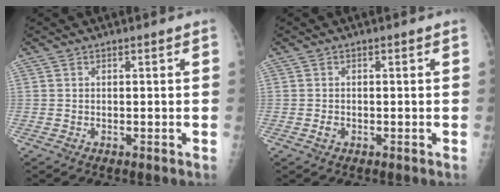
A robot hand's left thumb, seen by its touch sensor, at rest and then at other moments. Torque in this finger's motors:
{"motor_torque": [-0.04, -0.02, 0.03, 0.01, 0.00]}